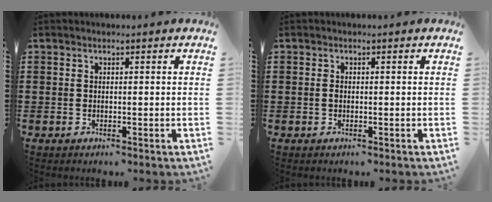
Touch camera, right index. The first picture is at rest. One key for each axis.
{"total": 0.7, "fx": -0.1, "fy": 0.3, "fz": 0.6, "tx": -0.014, "ty": -0.002, "tz": -0.002}